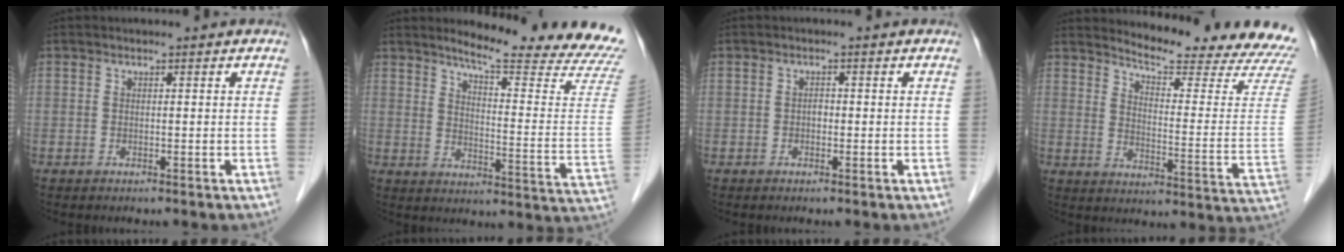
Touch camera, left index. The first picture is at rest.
{"total": 19.8, "force": [18.2, -1.0, 7.7], "torque": [-0.115, -0.122, 0.216]}
{"total": 0.8, "force": [-0.3, 0.5, 0.6], "torque": [-0.009, 0.001, -0.008]}
{"total": 19.1, "force": [18.3, -0.2, 5.2], "torque": [-0.081, -0.129, 0.216]}